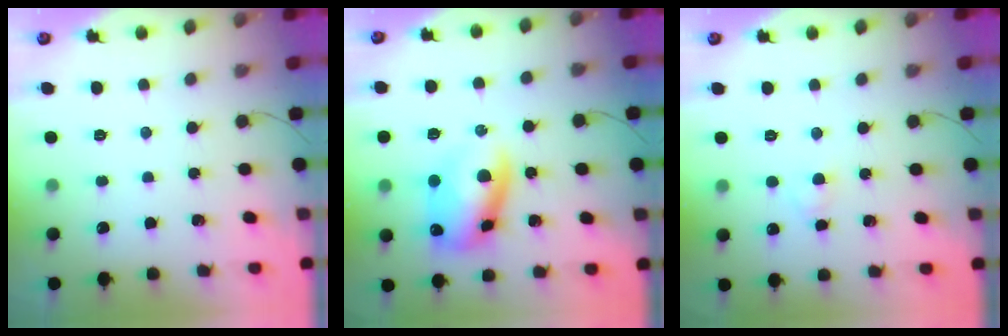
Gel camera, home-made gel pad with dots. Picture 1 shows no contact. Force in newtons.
{"total": 10.9, "press": 10.7, "slide": 2.3}
{"total": 2.2, "press": 1.9, "slide": 1.1}